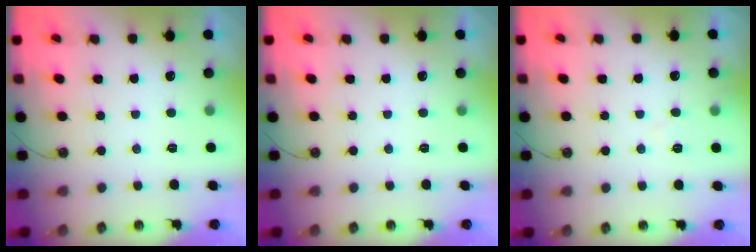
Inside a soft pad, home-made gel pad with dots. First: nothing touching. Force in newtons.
{"total": 0.0}
{"total": 4.2, "press": 4.2, "slide": 0.8}